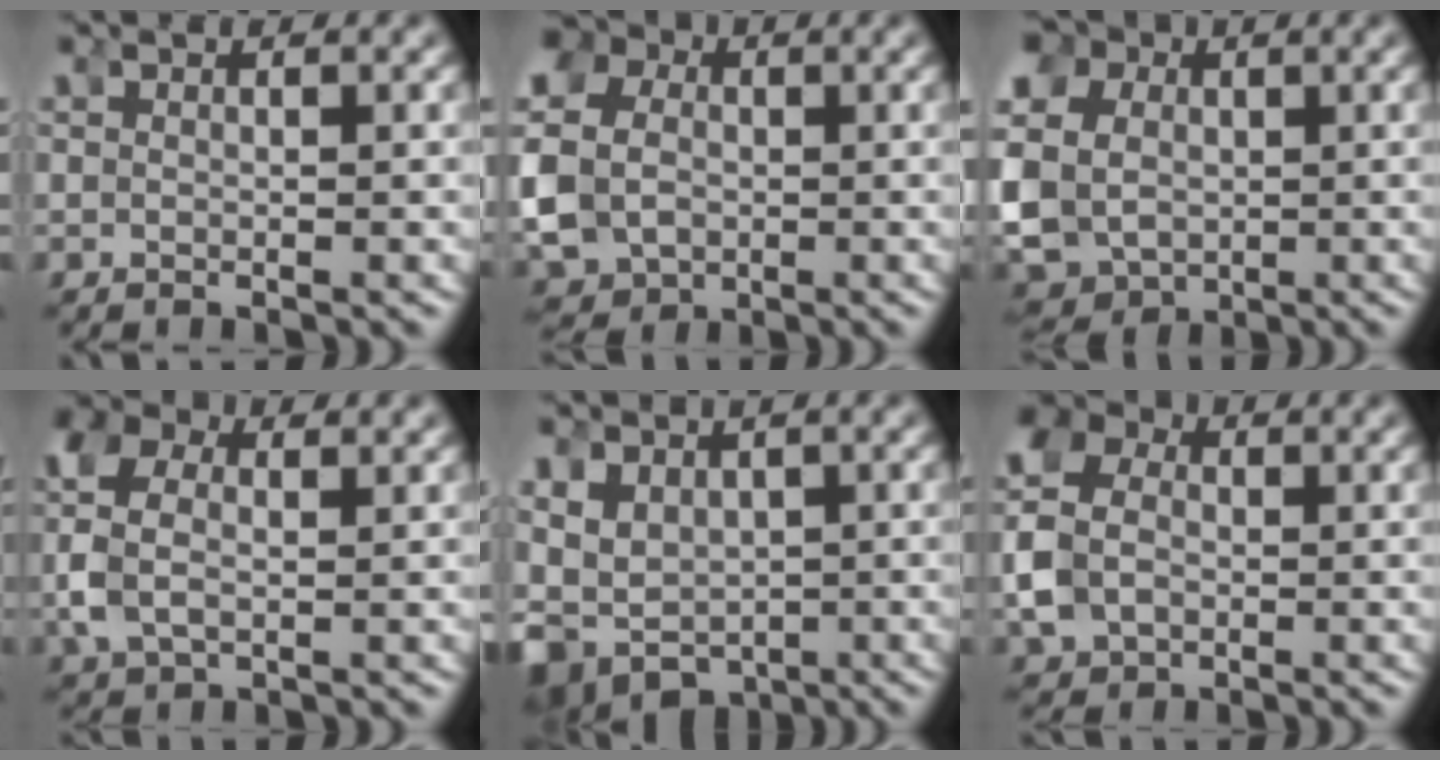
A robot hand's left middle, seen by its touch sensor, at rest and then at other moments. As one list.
[{"total": 10.6, "force": [0.6, 9.4, 5.0], "torque": [-0.121, -0.017, 0.002]}, {"total": 13.8, "force": [-0.8, 12.4, 6.1], "torque": [-0.174, -0.047, -0.008]}, {"total": 5.5, "force": [1.0, 4.3, 3.3], "torque": [-0.111, -0.012, 0.022]}, {"total": 10.0, "force": [-3.0, 8.5, 4.2], "torque": [-0.141, -0.056, -0.036]}, {"total": 7.5, "force": [0.9, 6.5, 3.7], "torque": [-0.092, 0.003, 0.004]}]